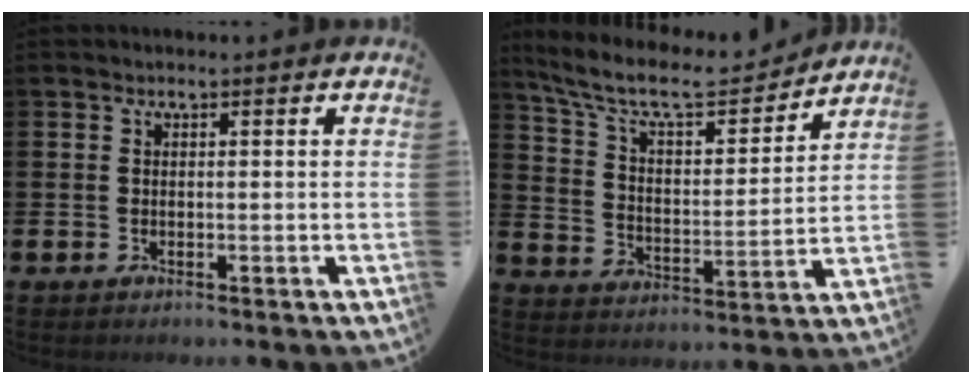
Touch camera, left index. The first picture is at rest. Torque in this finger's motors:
{"motor_torque": [1.06, -1.08, 0.48, 0.17]}